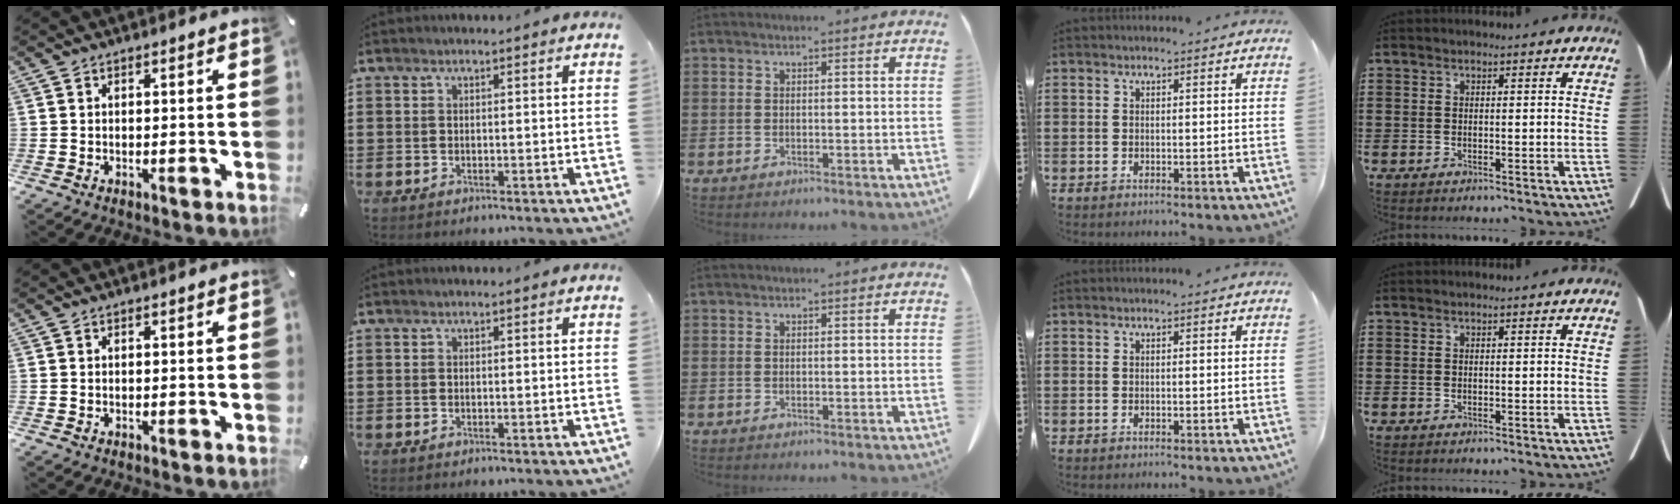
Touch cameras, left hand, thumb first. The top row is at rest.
{}